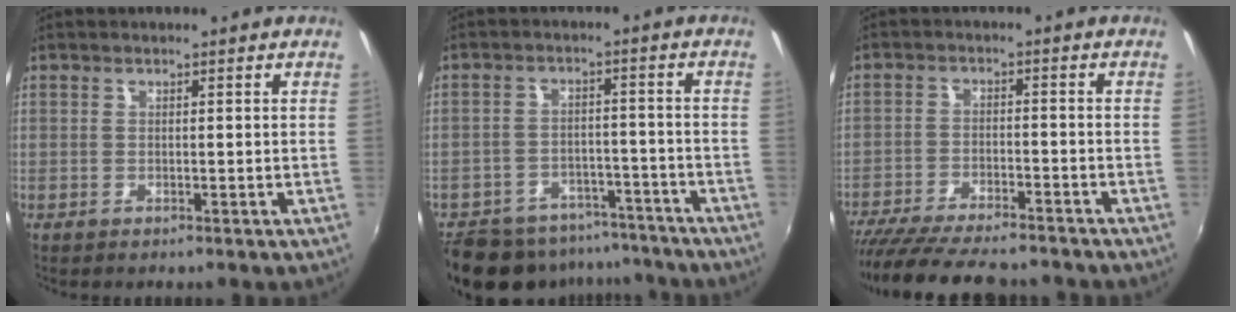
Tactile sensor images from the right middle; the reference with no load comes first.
{"total": 19.0, "force": [-15.6, 8.3, 7.0], "torque": [-0.163, 0.008, -0.211]}
{"total": 16.9, "force": [-14.6, 3.5, 7.6], "torque": [-0.157, -0.033, -0.232]}